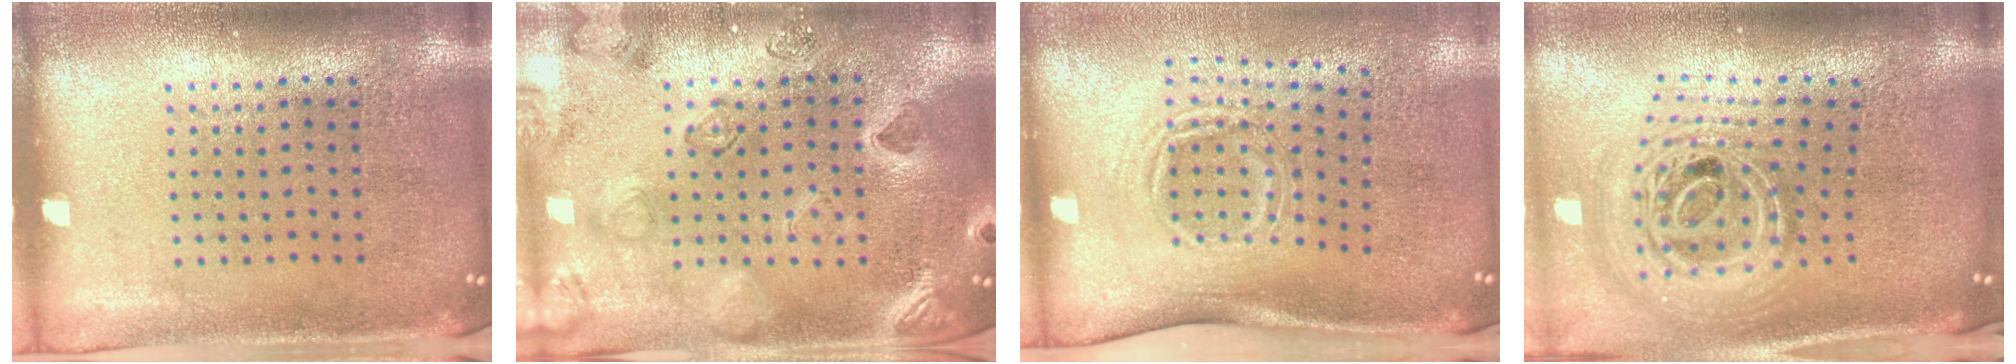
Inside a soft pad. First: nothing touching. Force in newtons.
{"total": 2.4, "press": 2.4, "slide": 0.5}
{"total": 1.8, "press": 1.1, "slide": 1.4}
{"total": 2.9, "press": 2.0, "slide": 2.1}